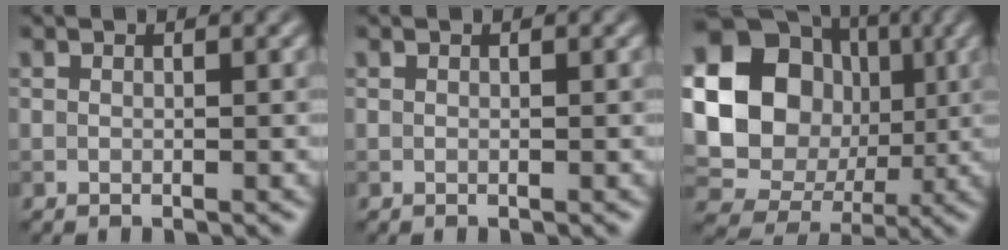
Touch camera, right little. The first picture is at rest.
{"total": 0.0}
{"total": 18.7, "force": [2.1, 16.7, 8.2], "torque": [-0.179, 0.019, 0.016]}